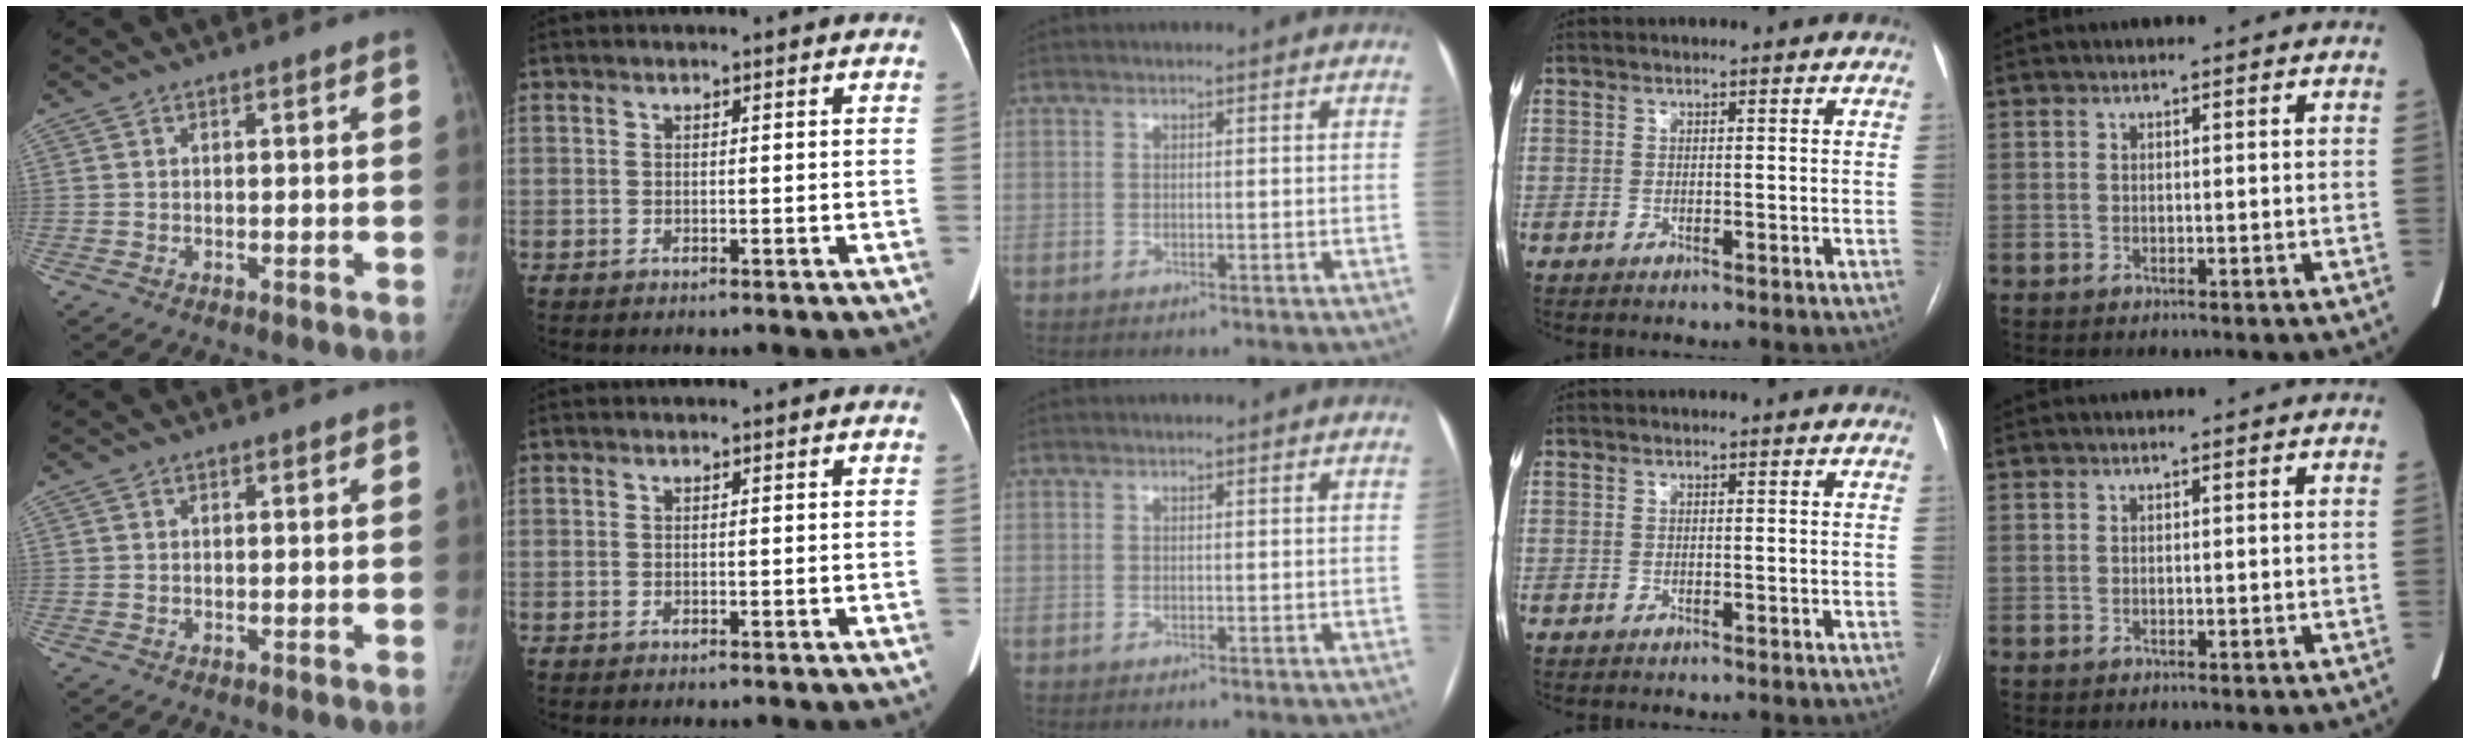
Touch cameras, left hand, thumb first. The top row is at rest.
{}